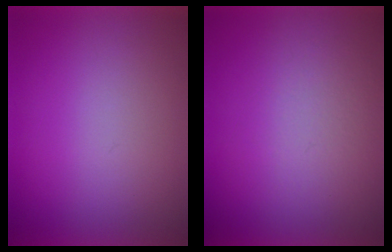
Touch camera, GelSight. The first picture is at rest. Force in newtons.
{"total": 4.6}